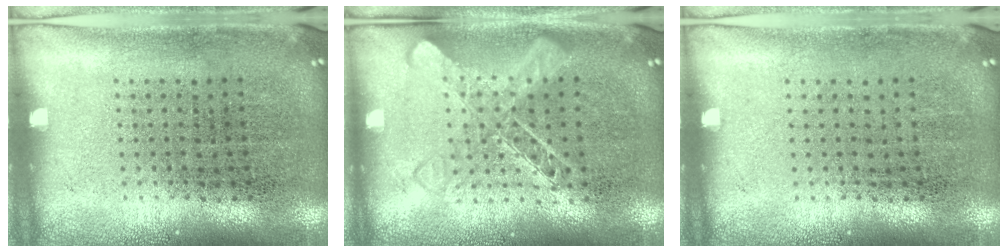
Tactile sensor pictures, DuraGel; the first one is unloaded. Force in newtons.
{"total": 1.4, "press": 1.4, "slide": 0.2}
{"total": 0.0}